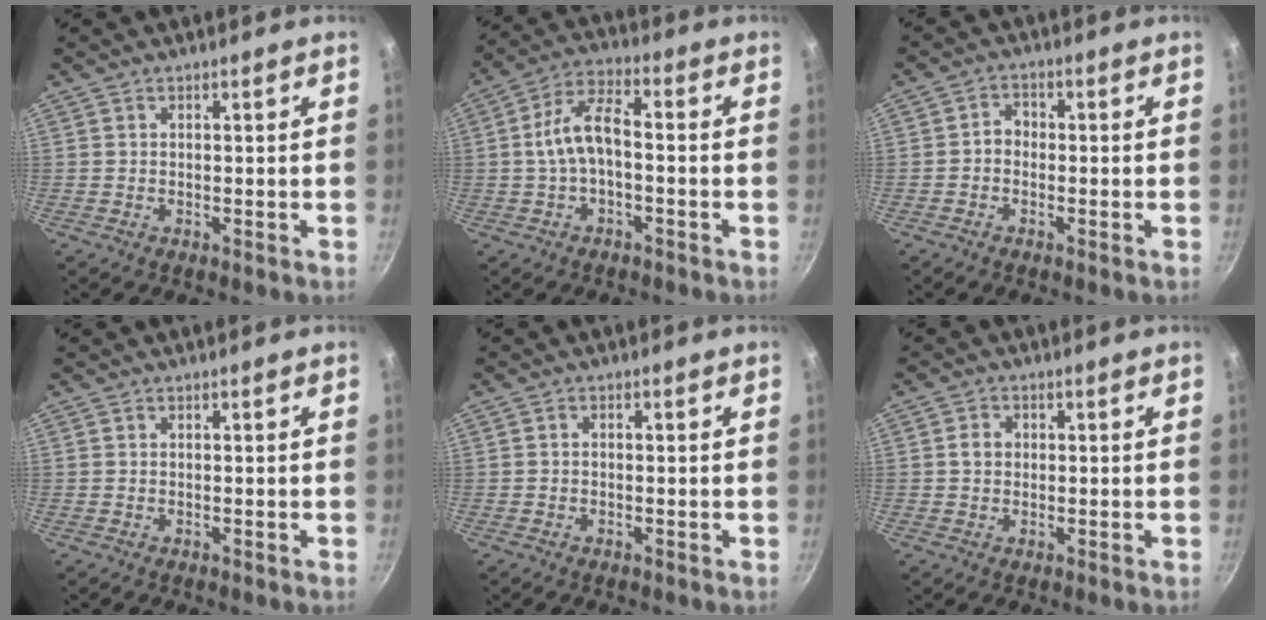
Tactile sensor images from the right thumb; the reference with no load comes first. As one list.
[{"total": 8.6, "force": [-1.2, 4.1, 7.5], "torque": [-0.135, 0.040, -0.031]}, {"total": 2.6, "force": [-0.8, 2.1, 1.4], "torque": [-0.014, 0.016, -0.022]}, {"total": 0.0}, {"total": 0.7, "force": [-0.2, 0.5, 0.5], "torque": [-0.008, 0.006, -0.004]}, {"total": 2.6, "force": [0.3, 2.3, 1.3], "torque": [-0.012, 0.005, 0.001]}]